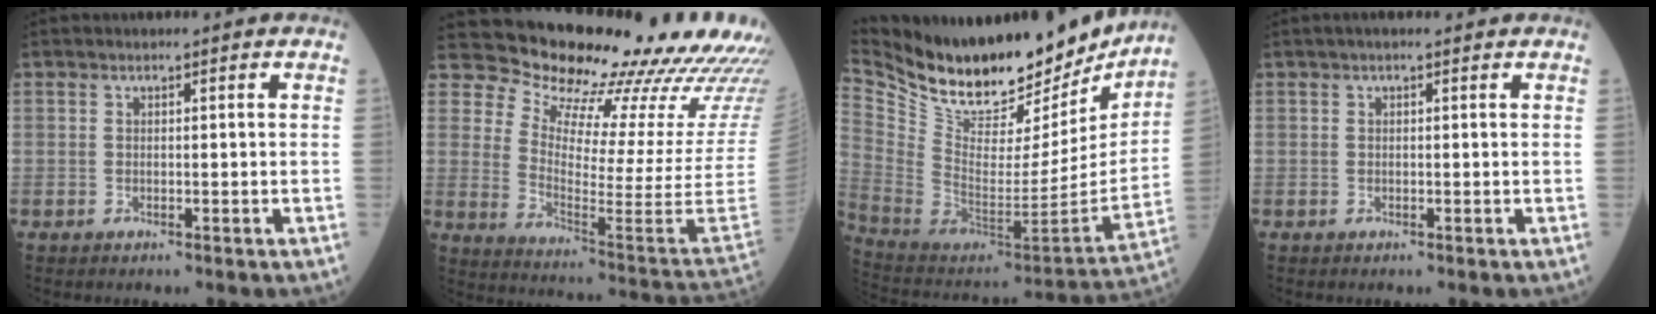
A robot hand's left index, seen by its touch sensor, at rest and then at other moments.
{"total": 24.7, "force": [22.1, 2.1, 10.8], "torque": [-0.179, -0.103, 0.289]}
{"total": 28.4, "force": [23.1, 10.1, 13.0], "torque": [-0.246, -0.024, 0.360]}
{"total": 2.0, "force": [1.4, 0.4, 1.3], "torque": [-0.018, 0.016, 0.015]}